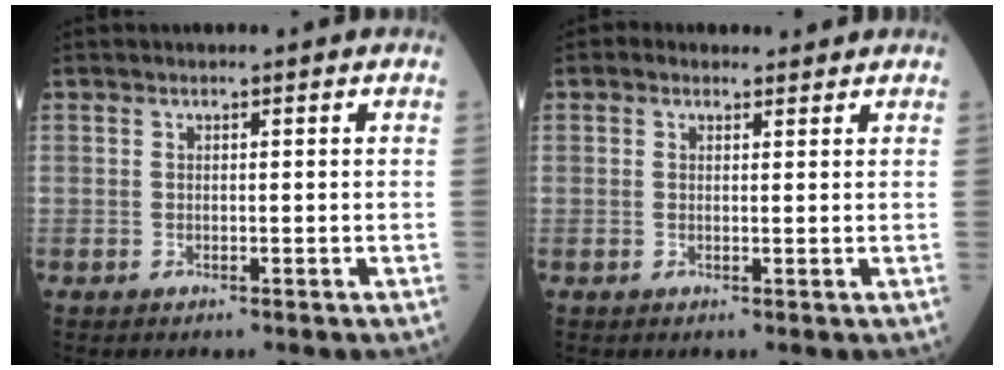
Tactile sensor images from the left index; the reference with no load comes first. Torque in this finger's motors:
{"motor_torque": [0.63, -1.25, -0.03, 0.01]}